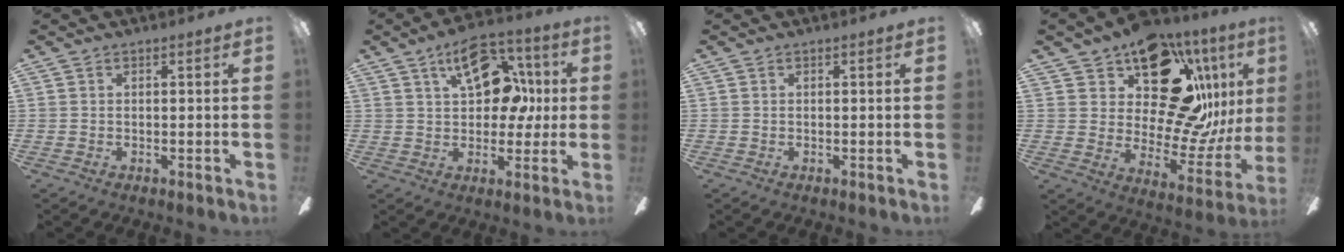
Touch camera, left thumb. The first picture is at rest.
{"total": 16.0, "force": [6.2, 9.7, 11.1], "torque": [-0.152, -0.006, 0.106]}
{"total": 0.0}
{"total": 22.2, "force": [12.7, 11.2, 14.4], "torque": [-0.194, -0.085, 0.226]}